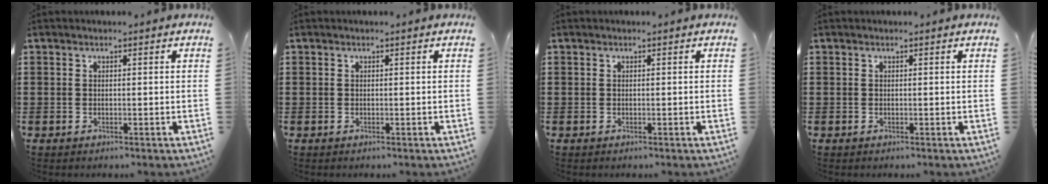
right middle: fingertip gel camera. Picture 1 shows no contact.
{"total": 0.0}
{"total": 0.0}
{"total": 0.0}